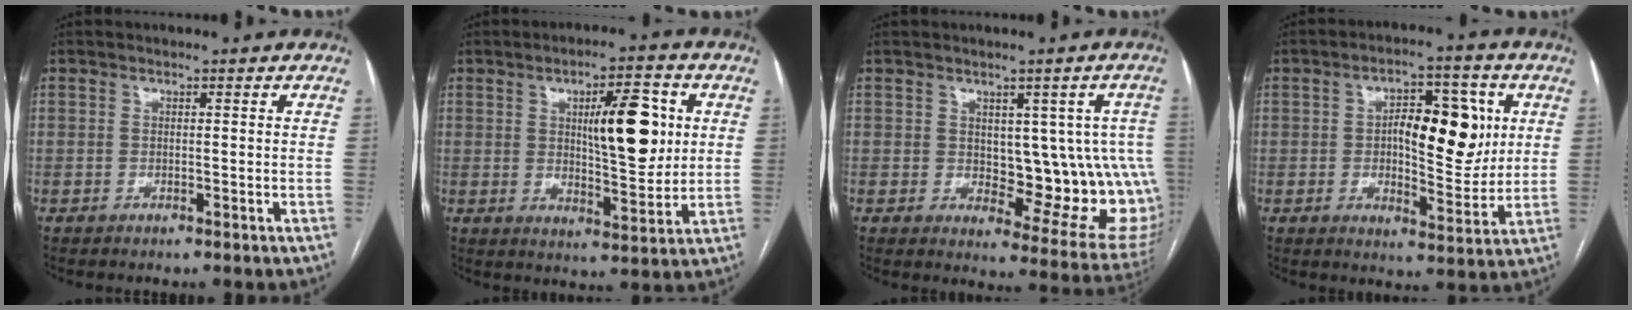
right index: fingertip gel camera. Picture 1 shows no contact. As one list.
[{"total": 11.3, "force": [2.7, 3.0, 10.6], "torque": [-0.159, 0.006, 0.046]}, {"total": 13.0, "force": [0.6, 5.9, 11.5], "torque": [-0.109, 0.007, 0.021]}, {"total": 12.0, "force": [2.1, 4.7, 10.9], "torque": [-0.157, 0.016, 0.036]}]